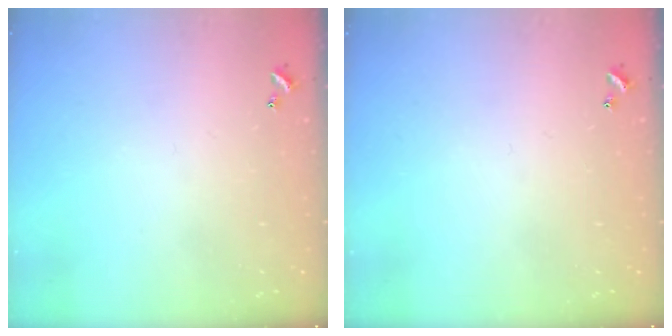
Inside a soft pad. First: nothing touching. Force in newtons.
{"total": 0.0}